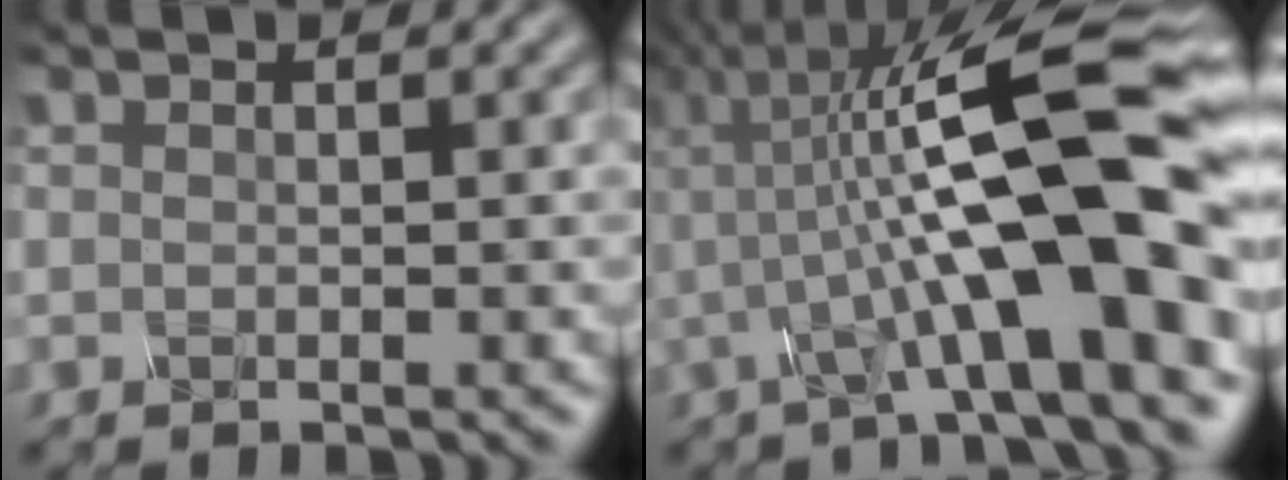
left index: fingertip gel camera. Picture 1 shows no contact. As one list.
[{"total": 14.1, "force": [-0.3, 3.1, 13.7], "torque": [-0.209, 0.033, -0.013]}]